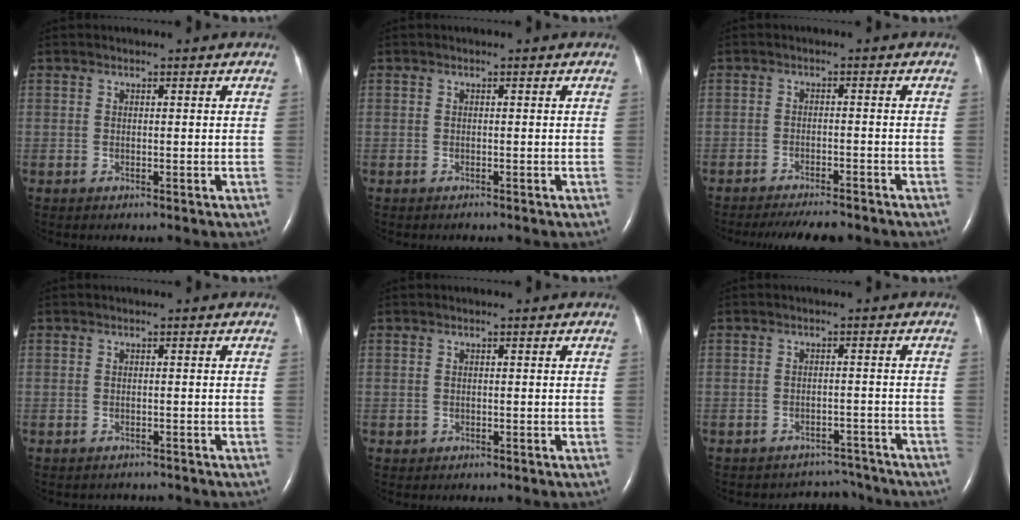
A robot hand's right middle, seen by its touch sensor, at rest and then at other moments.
{"total": 0.0}
{"total": 8.1, "force": [-7.3, 1.4, 3.1], "torque": [-0.043, -0.014, -0.104]}
{"total": 2.4, "force": [-2.2, 0.8, 0.1], "torque": [0.000, -0.003, -0.027]}
{"total": 0.5, "force": [-0.2, 0.5, 0.0], "torque": [-0.003, 0.003, -0.003]}
{"total": 5.6, "force": [-5.3, 1.5, -1.2], "torque": [0.016, 0.022, -0.065]}